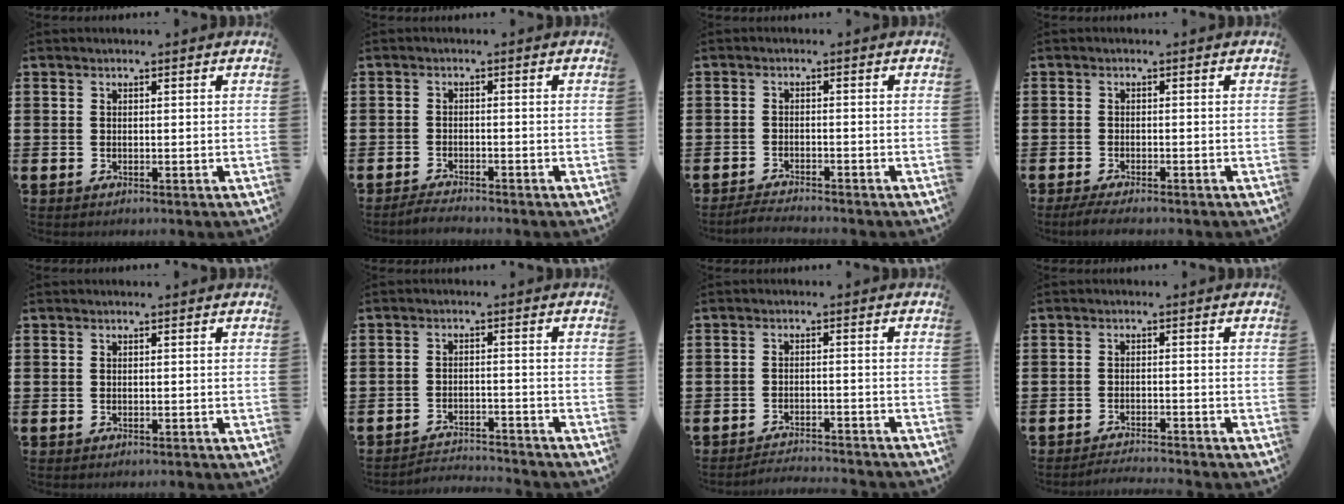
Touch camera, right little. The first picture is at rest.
{"total": 1.6, "force": [-1.6, -0.1, 0.2], "torque": [-0.007, 0.002, -0.032]}
{"total": 1.8, "force": [-1.8, -0.1, 0.2], "torque": [-0.006, 0.004, -0.037]}
{"total": 1.6, "force": [-1.3, 0.2, 0.8], "torque": [-0.015, 0.001, -0.025]}
{"total": 0.0}
{"total": 2.8, "force": [-2.8, -0.1, -0.2], "torque": [-0.004, 0.002, -0.061]}
{"total": 2.4, "force": [-2.4, -0.2, 0.0], "torque": [-0.003, 0.005, -0.052]}
{"total": 1.8, "force": [-1.8, -0.2, 0.1], "torque": [-0.003, 0.004, -0.037]}